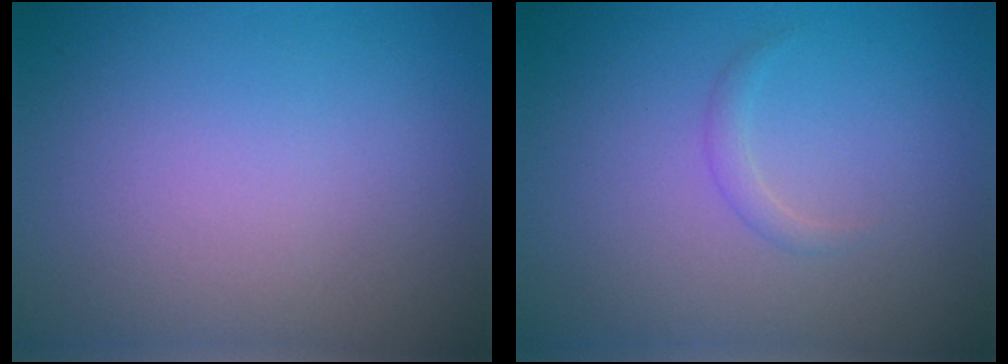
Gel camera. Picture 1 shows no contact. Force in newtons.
{"total": 0.9, "press": 0.9, "slide": 0.1}